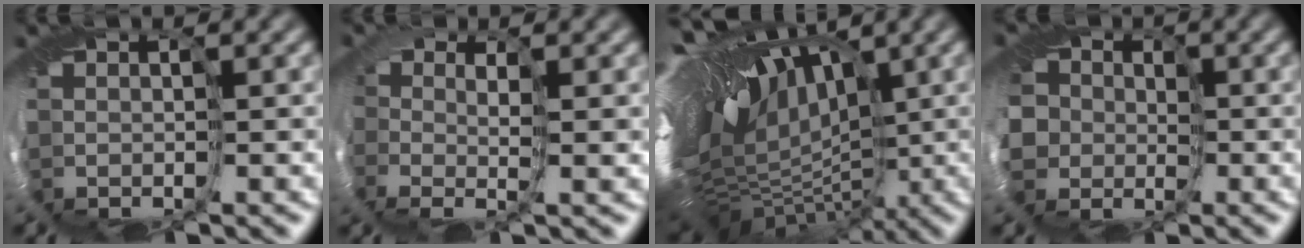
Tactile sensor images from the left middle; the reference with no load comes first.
{"total": 1.0, "force": [-0.5, -0.9, -0.1], "torque": [0.018, -0.017, -0.020]}
{"total": 14.6, "force": [0.3, 7.9, 12.3], "torque": [-0.160, -0.011, 0.020]}
{"total": 7.2, "force": [0.5, 6.6, 2.7], "torque": [-0.056, 0.002, -0.043]}